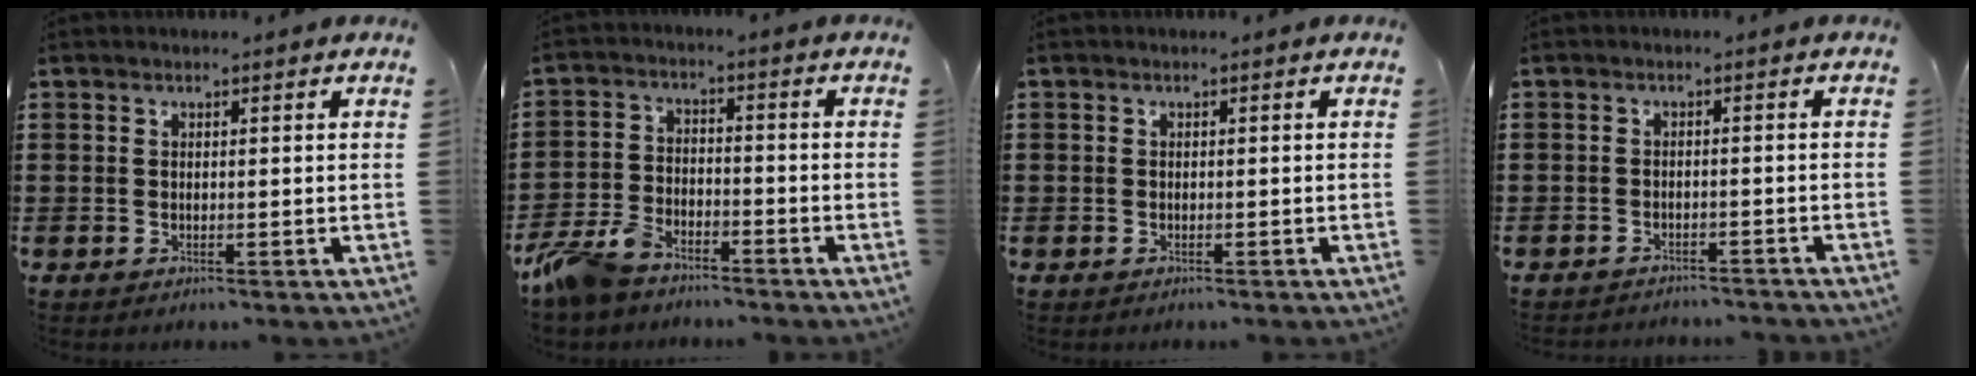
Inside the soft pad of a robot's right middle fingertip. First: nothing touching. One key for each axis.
{"total": 6.9, "fx": -6.0, "fy": 2.5, "fz": 2.4, "tx": -0.075, "ty": 0.003, "tz": -0.123}
{"total": 0.6, "fx": -0.3, "fy": 0.5, "fz": 0.1, "tx": -0.002, "ty": 0.002, "tz": -0.007}
{"total": 2.2, "fx": -2.1, "fy": 0.2, "fz": -0.3, "tx": -0.003, "ty": 0.000, "tz": -0.048}